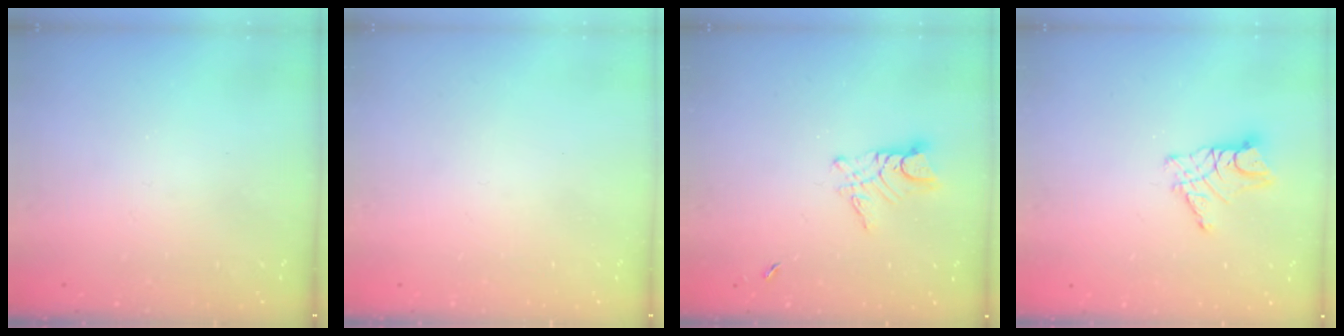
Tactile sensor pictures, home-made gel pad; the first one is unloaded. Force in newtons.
{"total": 0.0}
{"total": 6.1, "press": 6.1, "slide": 0.5}
{"total": 10.5, "press": 10.4, "slide": 0.7}